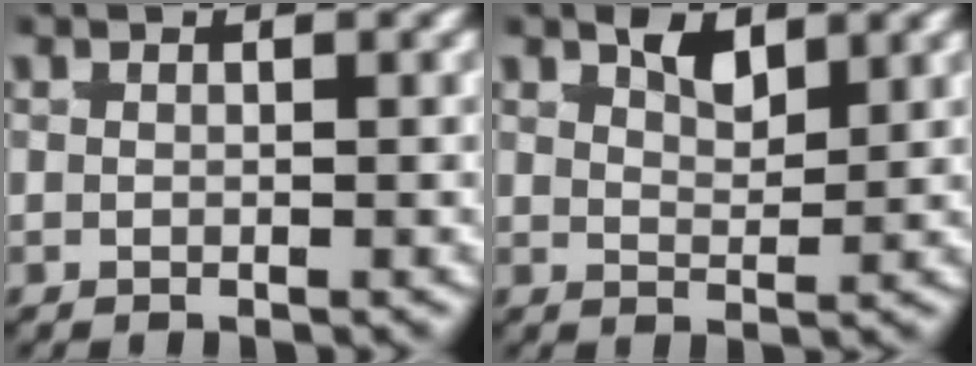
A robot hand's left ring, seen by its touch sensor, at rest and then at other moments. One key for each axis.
{"total": 2.5, "fx": 1.6, "fy": 1.3, "fz": 1.5, "tx": -0.032, "ty": -0.020, "tz": 0.029}